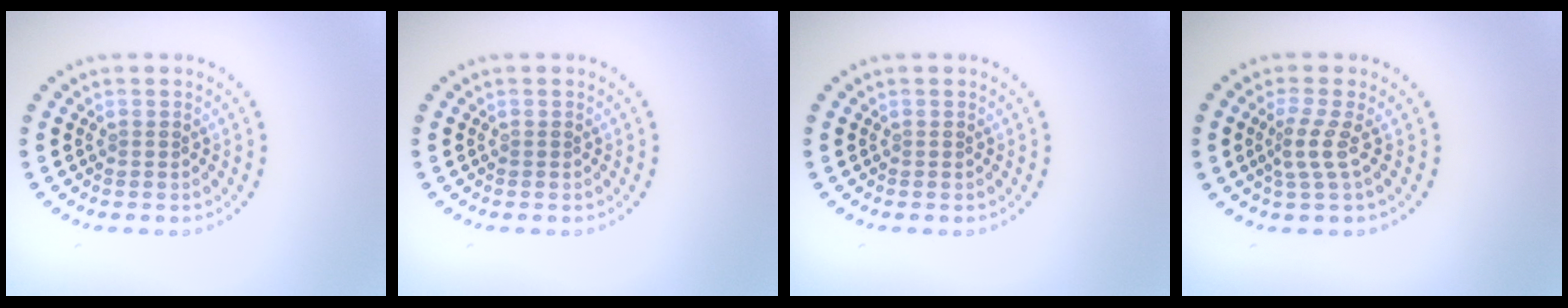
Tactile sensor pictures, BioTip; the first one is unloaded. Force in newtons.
{"total": 0.0}
{"total": 0.0}
{"total": 2.2, "press": 1.5, "slide": 1.7}